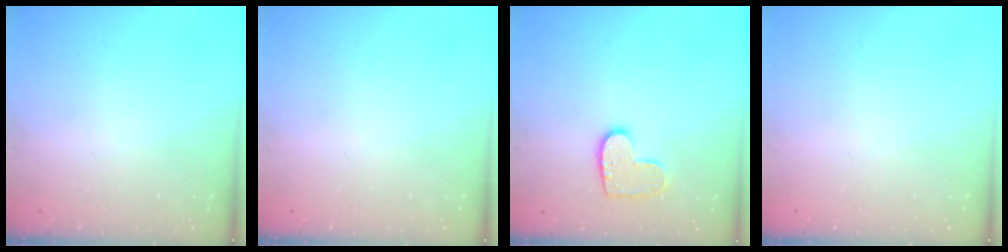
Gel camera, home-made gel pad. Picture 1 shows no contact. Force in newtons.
{"total": 0.0}
{"total": 9.7, "press": 9.7, "slide": 0.3}
{"total": 0.0}